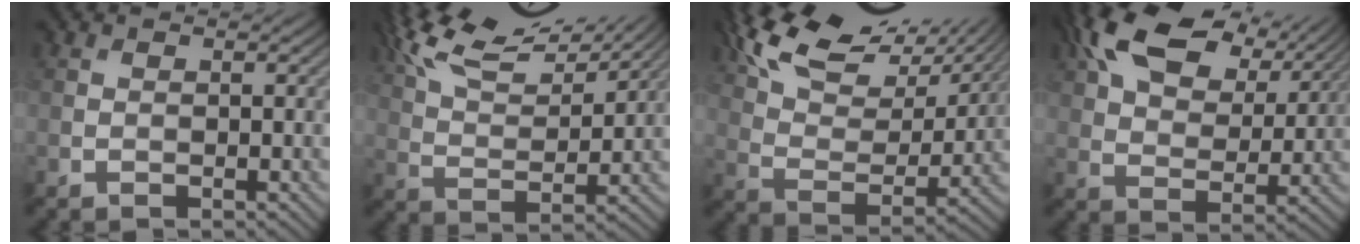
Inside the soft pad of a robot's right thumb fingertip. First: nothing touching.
{"total": 13.6, "force": [10.5, 3.8, 7.8], "torque": [-0.168, 0.018, 0.176]}
{"total": 15.2, "force": [10.5, 6.0, 9.1], "torque": [-0.188, 0.019, 0.180]}
{"total": 14.9, "force": [7.7, 7.9, 10.0], "torque": [-0.193, 0.017, 0.119]}